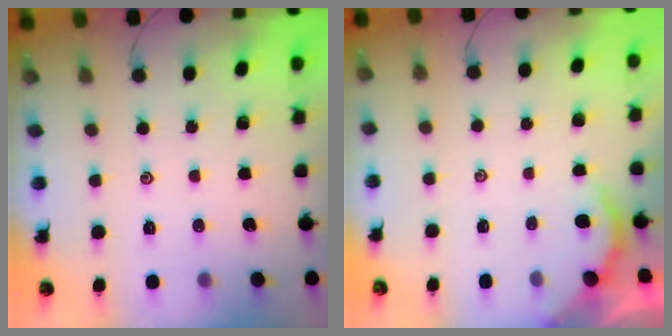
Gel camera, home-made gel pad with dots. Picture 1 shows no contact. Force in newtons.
{"total": 1.8, "press": 1.7, "slide": 0.3}